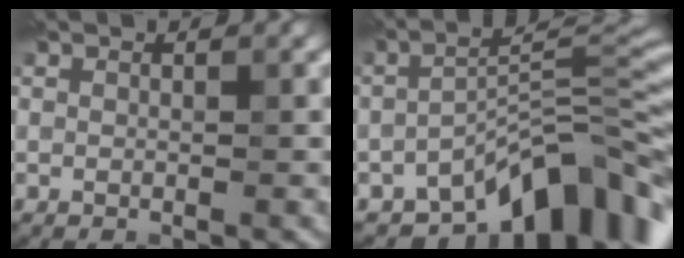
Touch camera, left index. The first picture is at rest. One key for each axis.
{"total": 11.0, "fx": -7.1, "fy": 3.9, "fz": 7.4, "tx": -0.095, "ty": 0.009, "tz": -0.135}